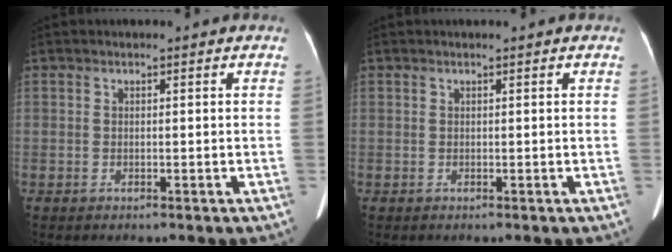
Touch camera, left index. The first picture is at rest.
{"total": 0.0}